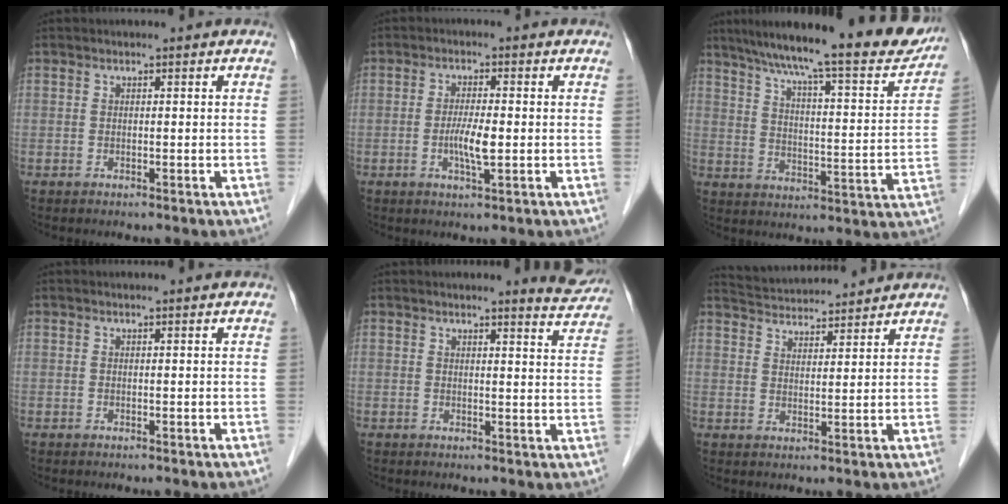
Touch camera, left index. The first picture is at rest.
{"total": 4.1, "force": [-0.7, 0.5, 4.0], "torque": [-0.079, -0.006, -0.014]}
{"total": 23.1, "force": [19.8, 2.5, 11.6], "torque": [-0.181, -0.019, 0.266]}
{"total": 0.7, "force": [0.7, 0.0, 0.2], "torque": [-0.008, 0.003, 0.008]}
{"total": 4.9, "force": [4.9, 0.1, 1.0], "torque": [-0.016, -0.029, 0.039]}
{"total": 10.1, "force": [9.8, 1.0, 2.3], "torque": [-0.048, 0.026, 0.152]}